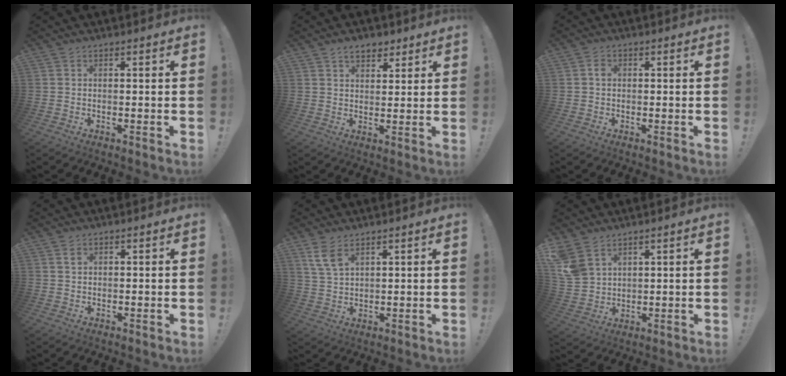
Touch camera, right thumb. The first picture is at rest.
{"total": 5.3, "force": [3.5, 3.3, 2.3], "torque": [-0.026, -0.012, 0.062]}
{"total": 1.9, "force": [-0.2, 1.7, 1.0], "torque": [-0.016, 0.006, -0.006]}
{"total": 1.3, "force": [0.5, 1.2, 0.3], "torque": [0.004, -0.001, 0.007]}
{"total": 6.5, "force": [4.1, 3.2, 3.9], "torque": [-0.072, -0.016, 0.079]}
{"total": 7.5, "force": [5.1, 4.5, 3.1], "torque": [-0.072, -0.023, 0.106]}